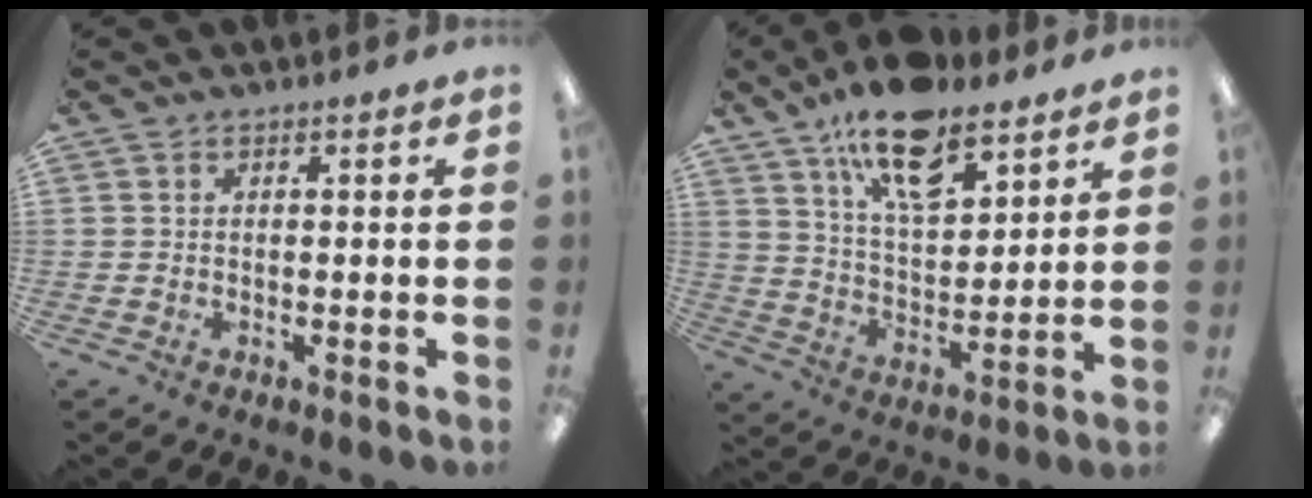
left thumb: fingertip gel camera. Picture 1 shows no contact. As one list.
[{"total": 16.9, "force": [11.4, 7.2, 10.2], "torque": [-0.165, -0.053, 0.195]}]